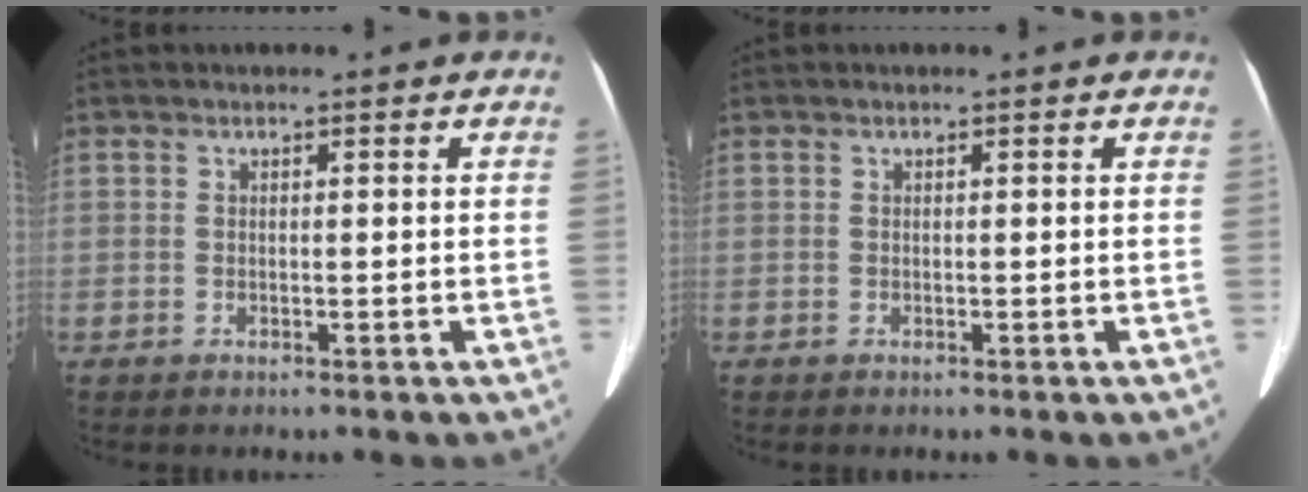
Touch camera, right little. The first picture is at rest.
{"total": 0.0}